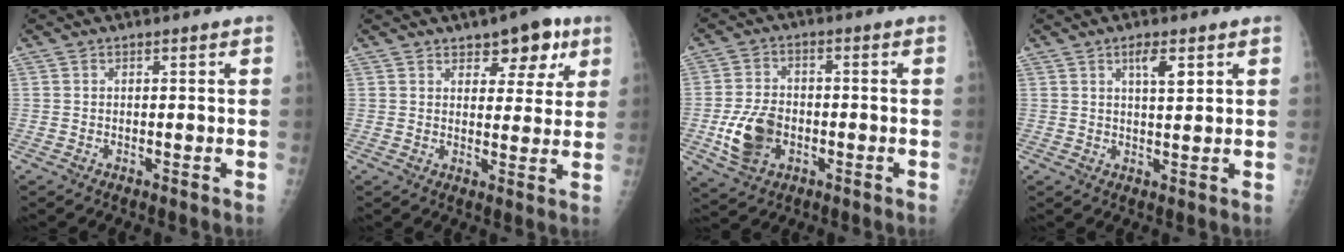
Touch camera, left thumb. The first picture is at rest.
{"total": 8.1, "force": [4.7, 4.3, 5.0], "torque": [-0.027, -0.018, 0.060]}
{"total": 9.2, "force": [-2.6, 6.4, 6.1], "torque": [-0.108, 0.009, -0.043]}
{"total": 4.0, "force": [2.0, 1.2, 3.3], "torque": [-0.050, -0.009, 0.034]}